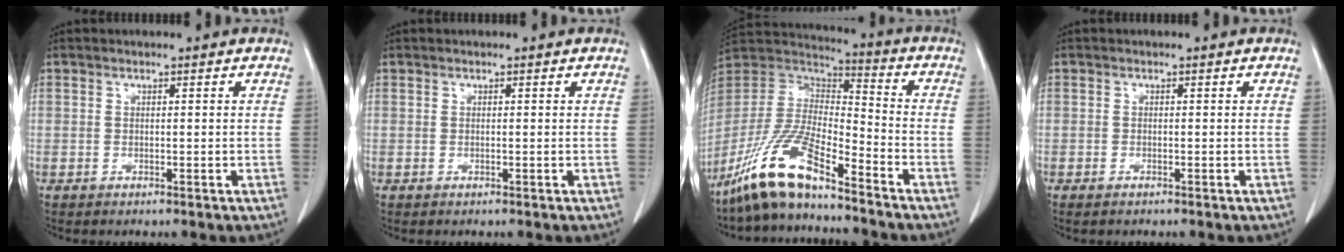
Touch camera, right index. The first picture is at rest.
{"total": 0.0}
{"total": 14.3, "force": [-10.8, 2.3, 9.2], "torque": [-0.189, -0.006, -0.203]}
{"total": 0.6, "force": [-0.4, 0.1, 0.3], "torque": [-0.011, -0.002, -0.003]}